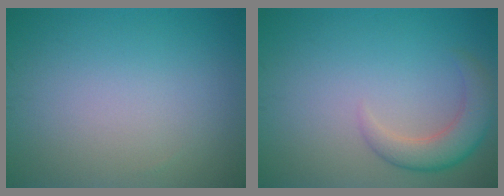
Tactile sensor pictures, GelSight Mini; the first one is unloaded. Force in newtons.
{"total": 3.7, "press": 3.7, "slide": 0.4}